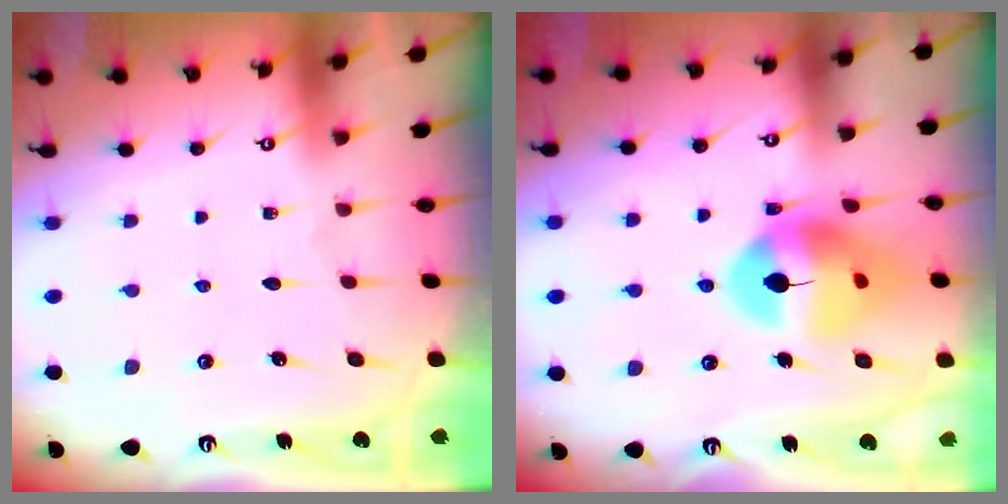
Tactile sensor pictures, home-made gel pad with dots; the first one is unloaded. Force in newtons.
{"total": 14.2, "press": 14.1, "slide": 1.5}